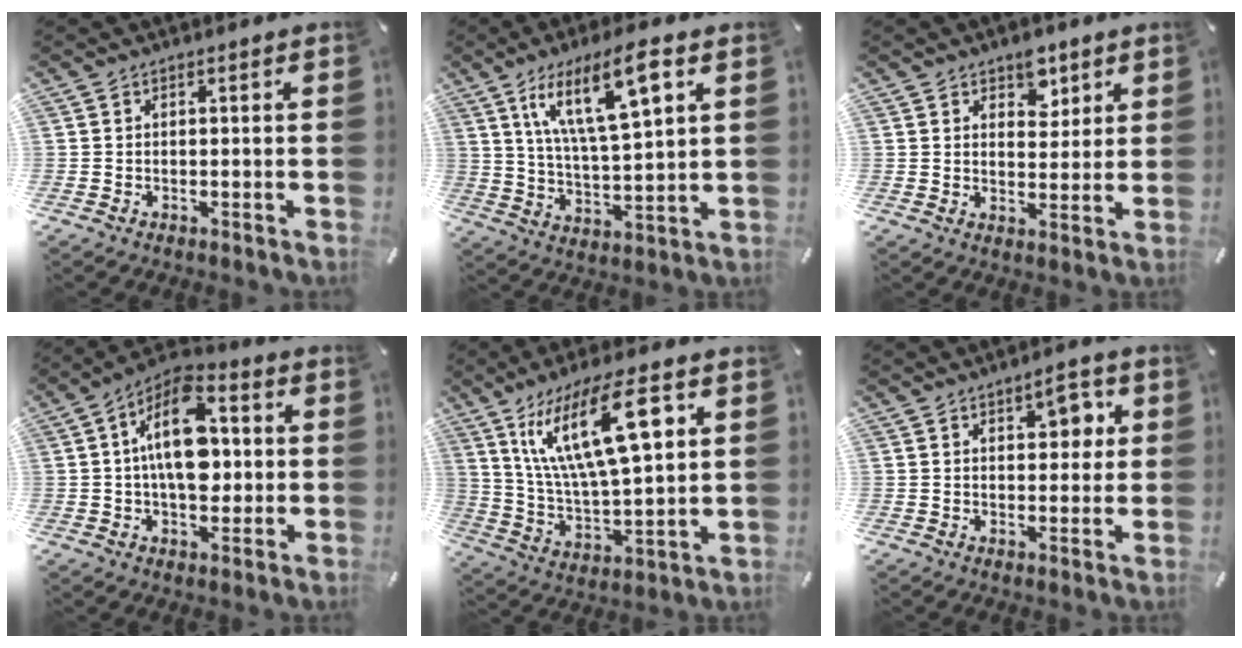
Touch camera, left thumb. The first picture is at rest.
{"total": 15.7, "force": [8.5, 4.6, 12.4], "torque": [-0.229, -0.022, 0.138]}
{"total": 5.8, "force": [3.8, 3.8, 2.0], "torque": [-0.006, -0.020, 0.061]}
{"total": 16.2, "force": [1.1, 9.6, 13.0], "torque": [-0.232, -0.003, 0.017]}
{"total": 20.2, "force": [9.7, 6.6, 16.4], "torque": [-0.324, -0.026, 0.150]}
{"total": 6.1, "force": [2.6, 3.5, 4.2], "torque": [-0.042, -0.009, 0.035]}